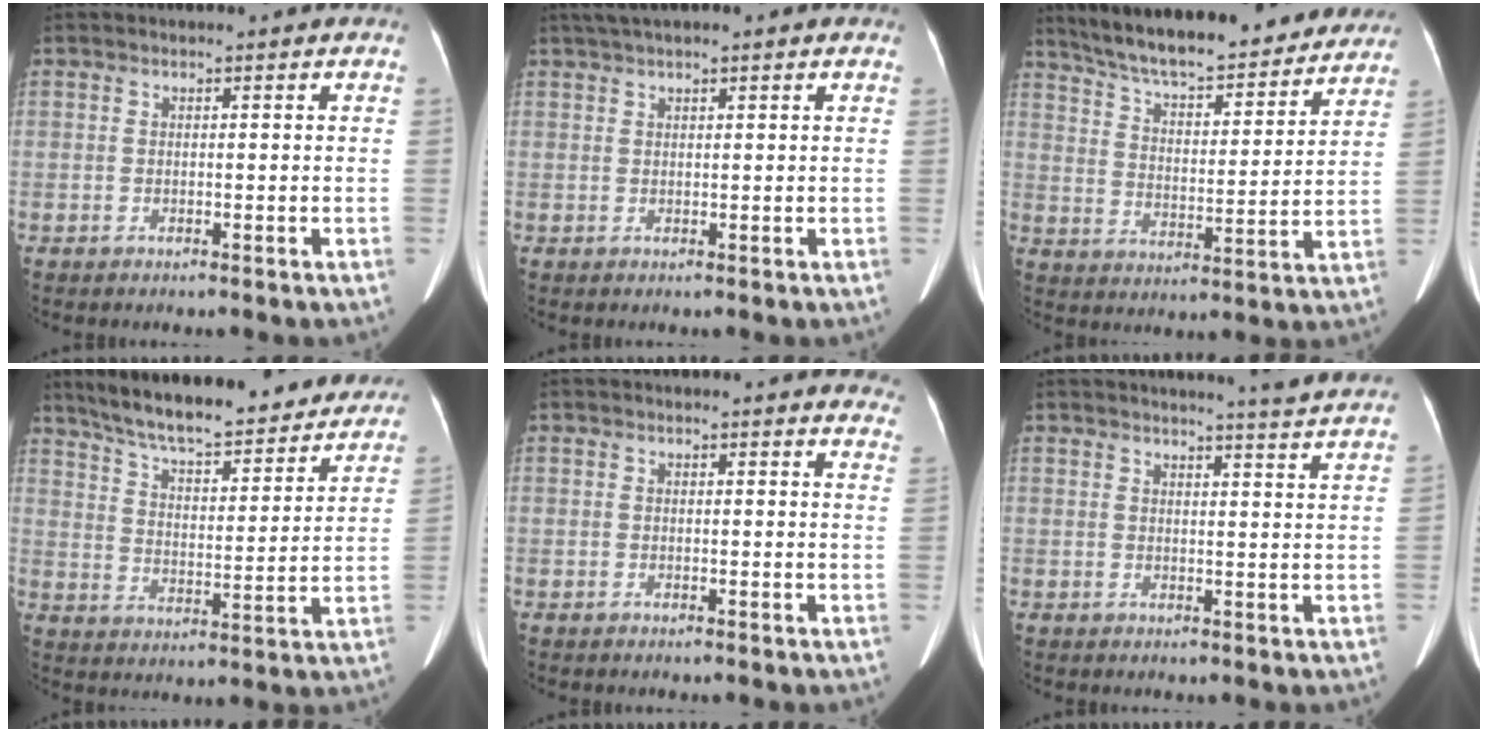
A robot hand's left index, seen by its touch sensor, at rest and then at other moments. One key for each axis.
{"total": 4.4, "fx": 3.3, "fy": 0.6, "fz": 2.9, "tx": -0.049, "ty": 0.033, "tz": 0.055}
{"total": 23.1, "fx": 20.7, "fy": 4.7, "fz": 9.2, "tx": -0.145, "ty": 0.002, "tz": 0.288}
{"total": 24.2, "fx": 21.3, "fy": 5.0, "fz": 10.2, "tx": -0.158, "ty": -0.003, "tz": 0.291}
{"total": 7.2, "fx": 6.8, "fy": 1.5, "fz": 1.5, "tx": 0.015, "ty": -0.015, "tz": 0.041}
{"total": 6.1, "fx": 5.7, "fy": -1.4, "fz": 1.6, "tx": -0.030, "ty": -0.016, "tz": 0.058}